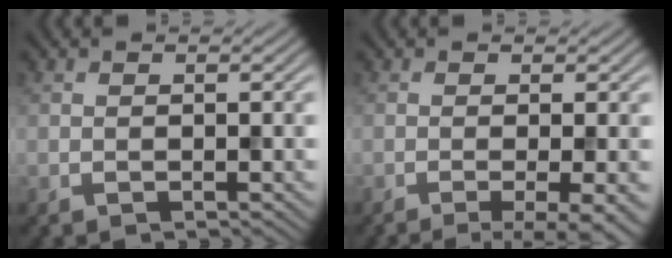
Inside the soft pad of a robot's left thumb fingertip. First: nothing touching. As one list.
[{"total": 5.2, "force": [-2.1, 1.3, 4.6], "torque": [-0.054, -0.005, -0.016]}]